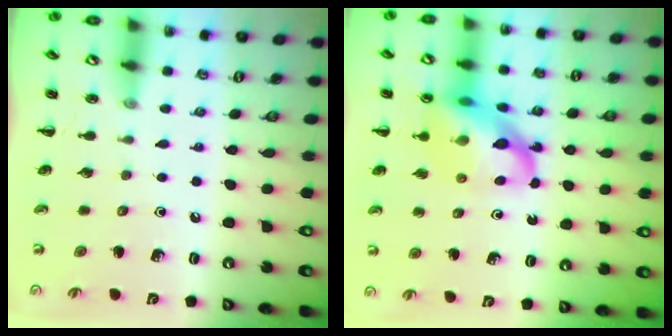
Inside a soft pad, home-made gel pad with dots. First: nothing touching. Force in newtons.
{"total": 16.0, "press": 15.4, "slide": 4.1}